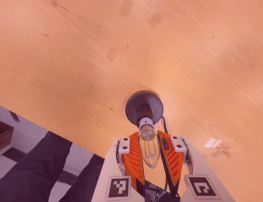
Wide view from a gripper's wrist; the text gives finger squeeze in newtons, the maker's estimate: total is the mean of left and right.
{"total": 13.0, "left": 13.3, "right": 12.7}